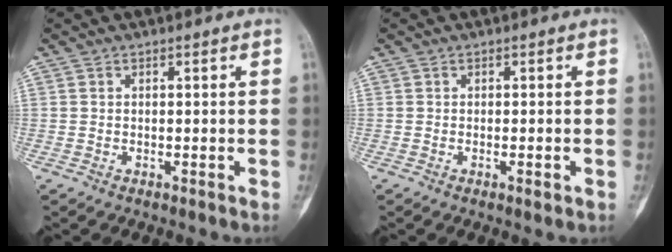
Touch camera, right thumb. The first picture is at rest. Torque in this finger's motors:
{"motor_torque": [-0.47, -0.10, -0.07, 0.36, -0.04]}